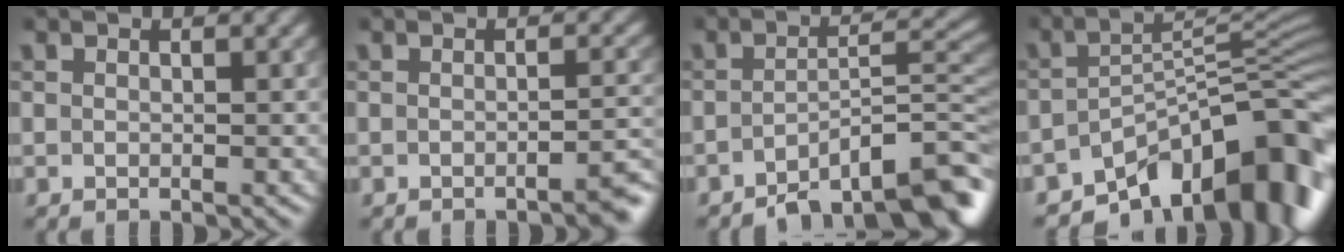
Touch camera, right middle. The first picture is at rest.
{"total": 2.2, "force": [-1.6, 0.4, 1.5], "torque": [-0.007, 0.008, -0.028]}
{"total": 8.6, "force": [-6.1, 2.3, 5.6], "torque": [-0.064, 0.009, -0.097]}
{"total": 12.7, "force": [-7.9, 5.0, 8.6], "torque": [-0.109, 0.004, -0.124]}